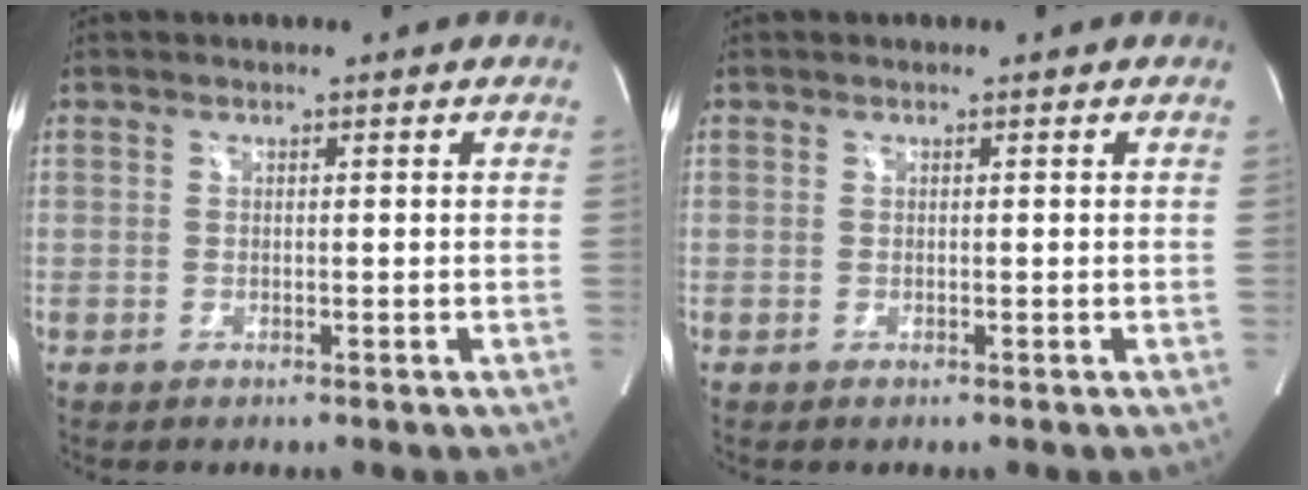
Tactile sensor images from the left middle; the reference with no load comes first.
{"total": 0.0}